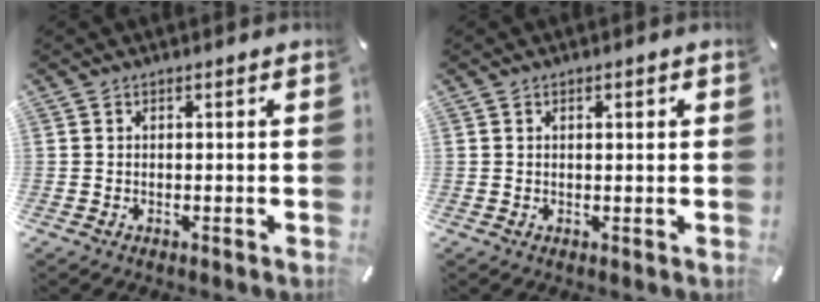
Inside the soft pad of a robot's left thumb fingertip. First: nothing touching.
{"total": 1.1, "force": [0.4, 0.4, 1.0], "torque": [-0.020, 0.003, 0.005]}